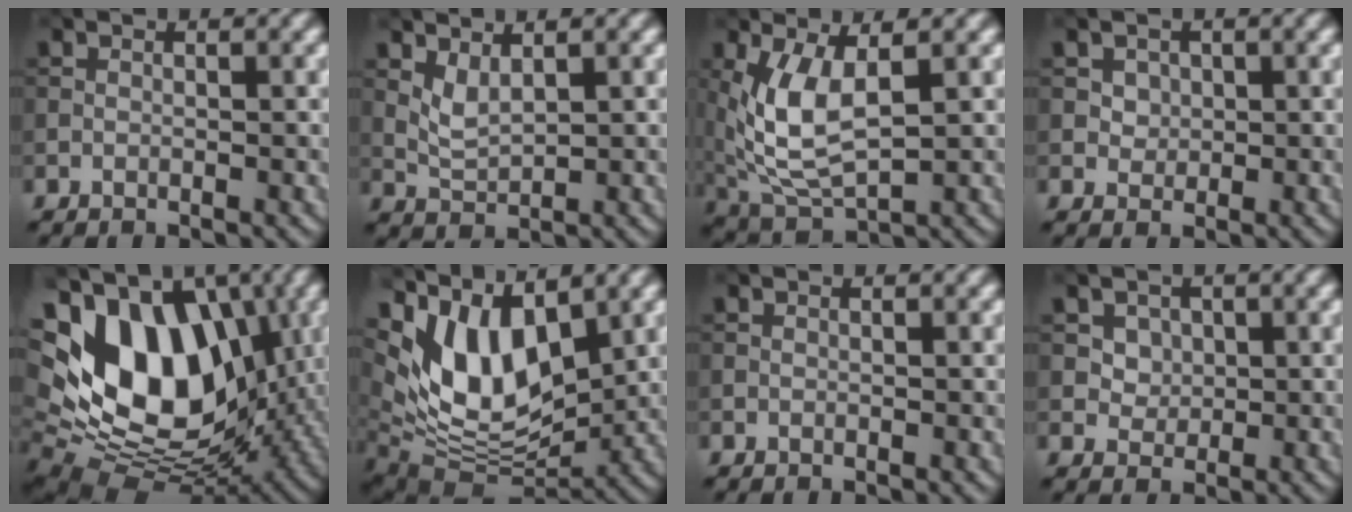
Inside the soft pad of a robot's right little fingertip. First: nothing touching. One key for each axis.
{"total": 1.9, "fx": 1.1, "fy": 0.8, "fz": 1.3, "tx": -0.031, "ty": -0.006, "tz": 0.027}
{"total": 5.9, "fx": 1.0, "fy": 2.7, "fz": 5.2, "tx": -0.124, "ty": -0.011, "tz": 0.027}
{"total": 1.6, "fx": 0.6, "fy": 1.4, "fz": 0.6, "tx": -0.010, "ty": -0.008, "tz": 0.021}
{"total": 16.0, "fx": 2.0, "fy": 10.5, "fz": 12.0, "tx": -0.206, "ty": 0.010, "tz": 0.025}
{"total": 9.7, "fx": 3.3, "fy": 5.5, "fz": 7.3, "tx": -0.140, "ty": -0.012, "tz": 0.062}
{"total": 0.0}
{"total": 2.8, "fx": 1.3, "fy": 2.2, "fz": 1.2, "tx": -0.035, "ty": -0.009, "tz": 0.040}